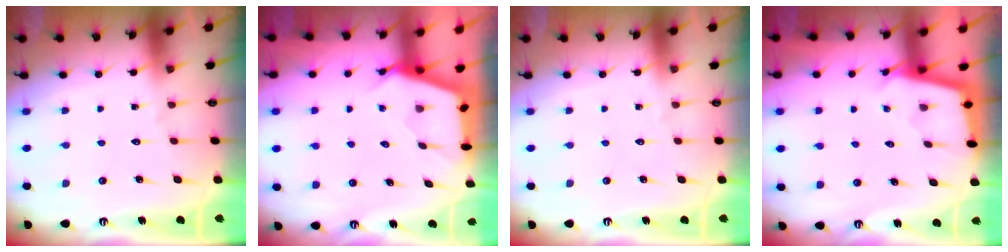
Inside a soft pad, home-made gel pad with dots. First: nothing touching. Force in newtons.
{"total": 2.7, "press": 2.7, "slide": 0.3}
{"total": 0.0}
{"total": 2.5, "press": 2.5, "slide": 0.1}